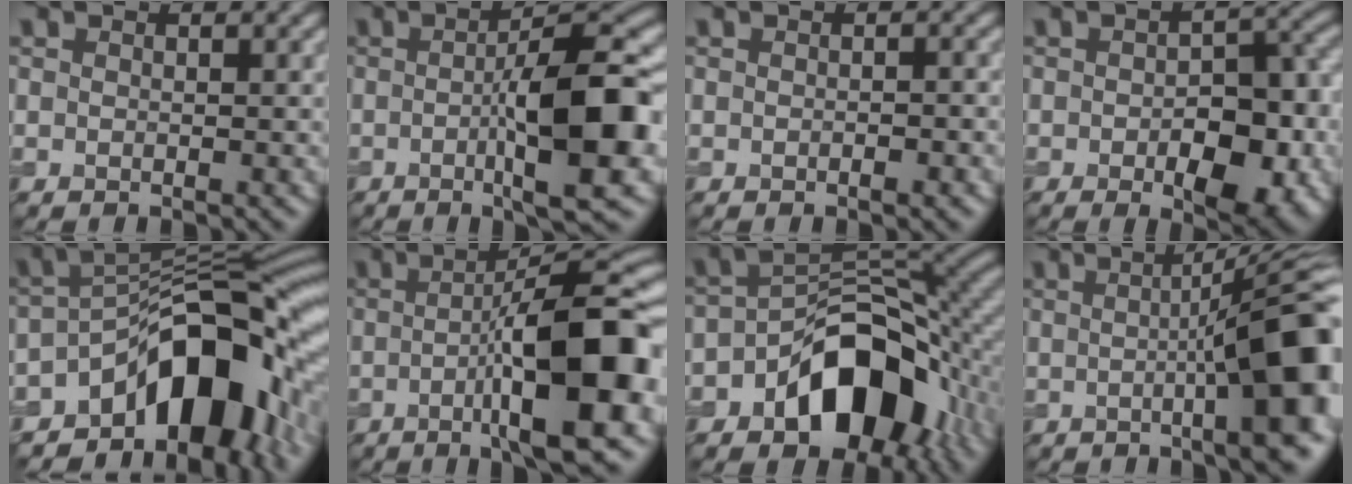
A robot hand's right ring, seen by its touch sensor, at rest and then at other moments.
{"total": 10.6, "force": [-1.4, 2.4, 10.3], "torque": [-0.138, 0.010, -0.018]}
{"total": 1.4, "force": [-0.5, 0.4, 1.2], "torque": [-0.008, 0.011, 0.000]}
{"total": 7.3, "force": [-2.1, 3.3, 6.2], "torque": [-0.085, -0.001, -0.021]}
{"total": 13.9, "force": [-6.6, 7.4, 9.7], "torque": [-0.104, 0.013, -0.106]}
{"total": 13.5, "force": [-2.3, 3.4, 12.9], "torque": [-0.172, 0.013, -0.030]}
{"total": 10.9, "force": [-4.5, 6.7, 7.3], "torque": [-0.099, 0.007, -0.067]}
{"total": 14.3, "force": [-0.7, 3.5, 13.8], "torque": [-0.117, 0.017, -0.006]}